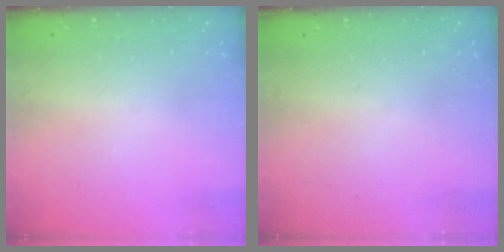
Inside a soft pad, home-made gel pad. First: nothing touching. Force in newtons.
{"total": 16.0, "press": 1.9, "slide": 15.9}